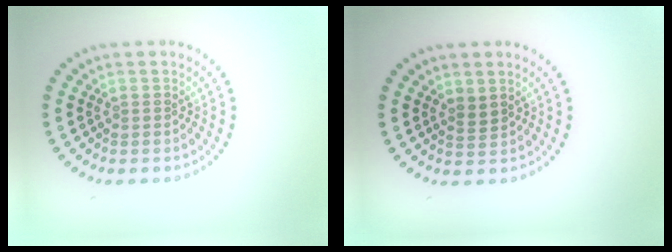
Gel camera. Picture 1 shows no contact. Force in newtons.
{"total": 1.2, "press": 0.9, "slide": 0.8}